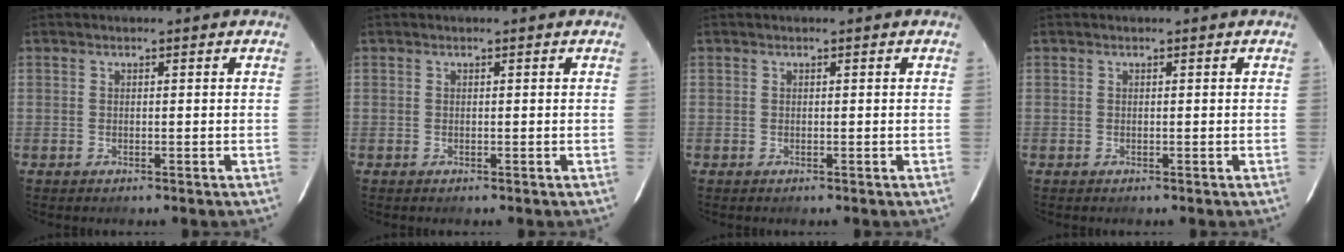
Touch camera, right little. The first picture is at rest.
{"total": 0.0}
{"total": 0.0}
{"total": 0.0}